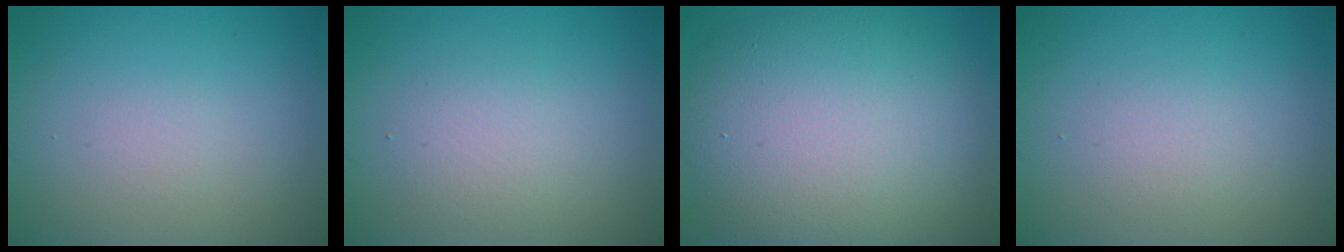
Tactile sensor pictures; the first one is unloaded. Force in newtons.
{"total": 2.1, "press": 2.1, "slide": 0.1}
{"total": 11.6, "press": 11.5, "slide": 1.0}
{"total": 1.4, "press": 1.3, "slide": 0.1}